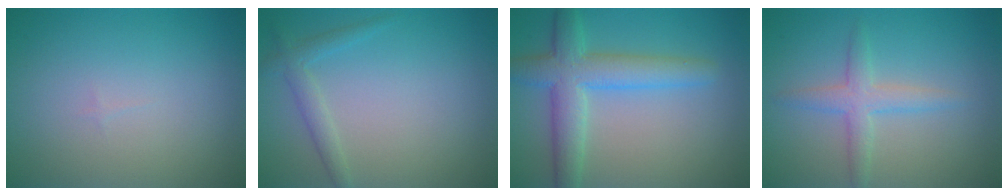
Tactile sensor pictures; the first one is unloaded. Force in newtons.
{"total": 1.8, "press": 1.8, "slide": 0.0}
{"total": 5.6, "press": 5.6, "slide": 0.2}
{"total": 2.7, "press": 2.7, "slide": 0.1}